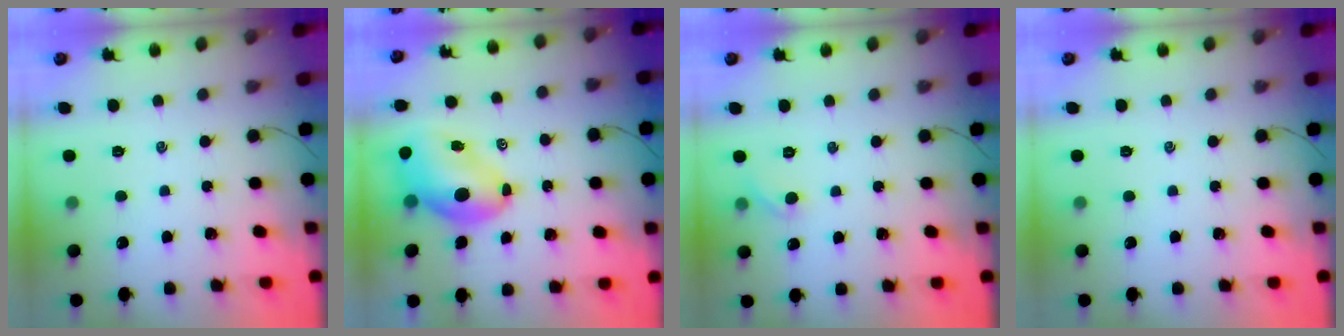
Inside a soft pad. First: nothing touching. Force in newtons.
{"total": 10.0, "press": 9.5, "slide": 3.1}
{"total": 4.7, "press": 4.3, "slide": 1.7}
{"total": 0.0}